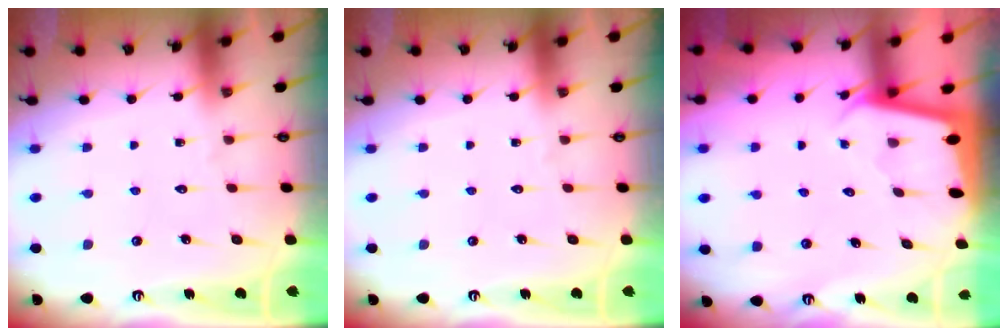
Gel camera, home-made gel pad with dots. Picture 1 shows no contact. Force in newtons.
{"total": 0.0}
{"total": 2.0, "press": 2.0, "slide": 0.1}